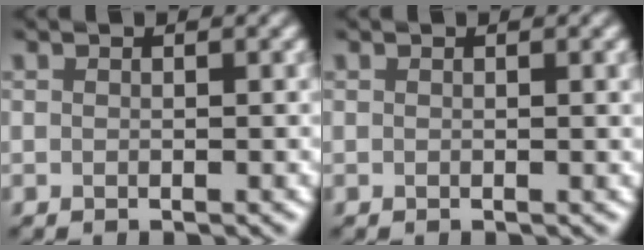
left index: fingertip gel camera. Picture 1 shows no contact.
{"total": 0.7, "force": [0.1, 0.2, 0.7], "torque": [-0.007, 0.000, 0.000]}